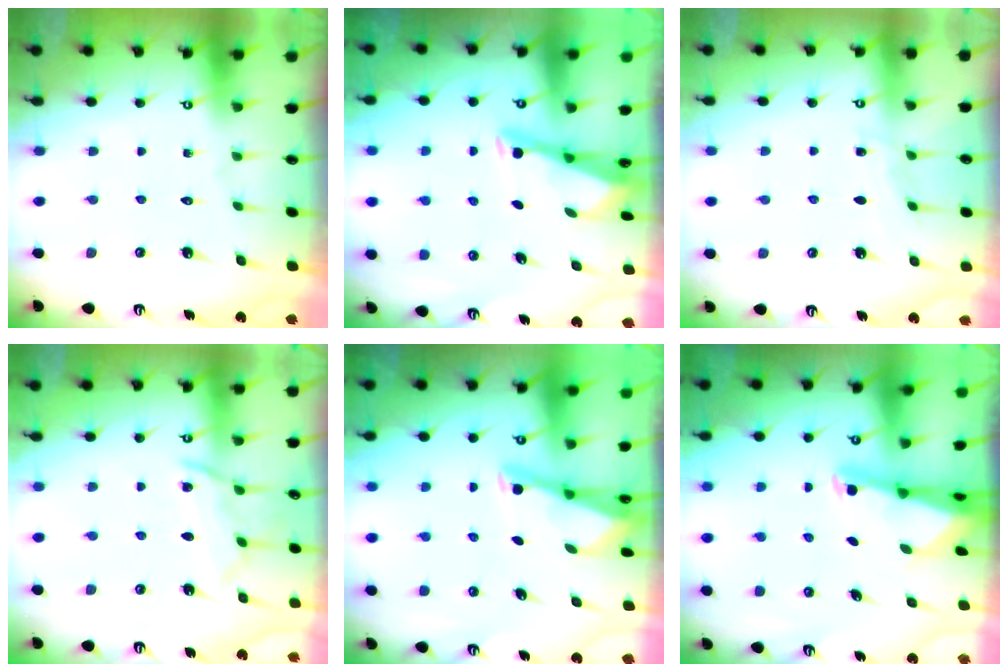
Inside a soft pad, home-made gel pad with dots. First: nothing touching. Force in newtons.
{"total": 2.9, "press": 2.9, "slide": 0.4}
{"total": 4.0, "press": 3.9, "slide": 0.6}
{"total": 10.0, "press": 9.9, "slide": 0.9}
{"total": 2.5, "press": 2.5, "slide": 0.2}
{"total": 2.5, "press": 2.5, "slide": 0.5}